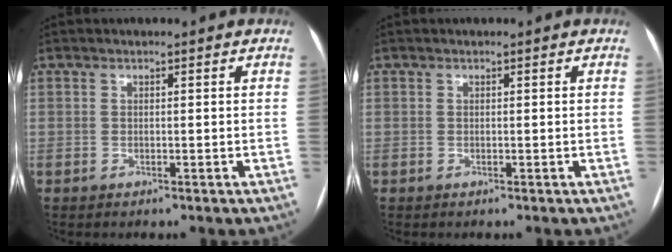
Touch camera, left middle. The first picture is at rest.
{"total": 0.0}